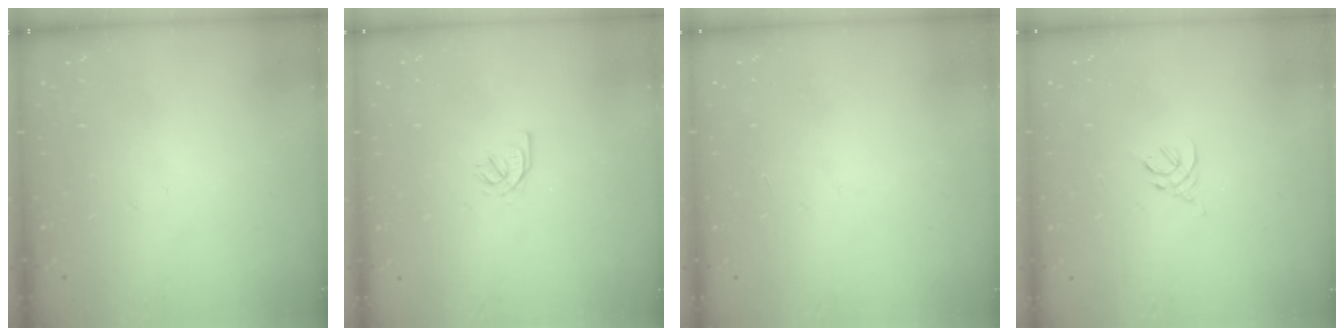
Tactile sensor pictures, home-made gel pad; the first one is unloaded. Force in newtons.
{"total": 1.5, "press": 1.4, "slide": 0.2}
{"total": 1.0, "press": 0.9, "slide": 0.3}
{"total": 3.8, "press": 3.7, "slide": 0.8}